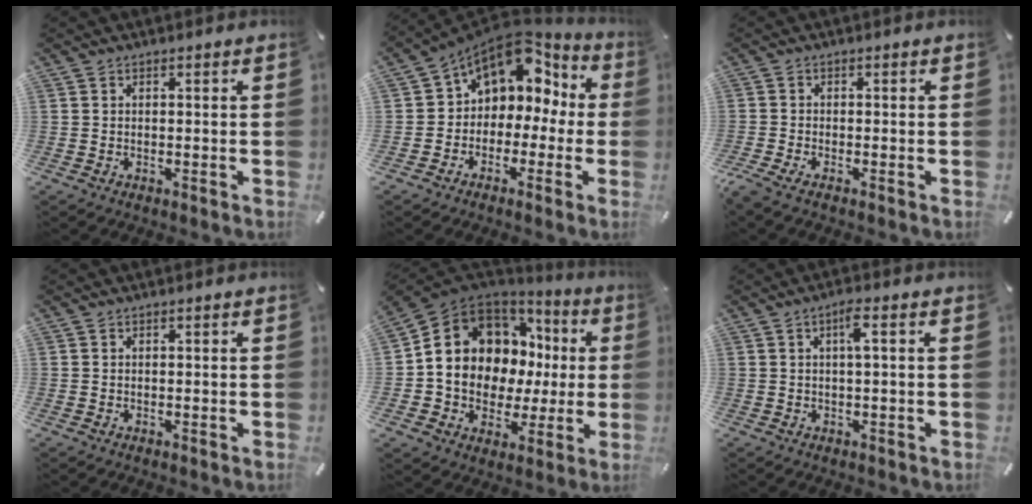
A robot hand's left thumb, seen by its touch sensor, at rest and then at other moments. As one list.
[{"total": 10.4, "force": [5.1, 7.8, 4.7], "torque": [-0.079, -0.038, 0.091]}, {"total": 1.8, "force": [-1.3, 0.4, 1.2], "torque": [-0.033, -0.003, -0.026]}, {"total": 0.0}, {"total": 13.2, "force": [2.0, 11.5, 6.2], "torque": [-0.115, -0.026, 0.046]}, {"total": 3.6, "force": [0.8, 0.6, 3.5], "torque": [-0.069, 0.005, 0.010]}]